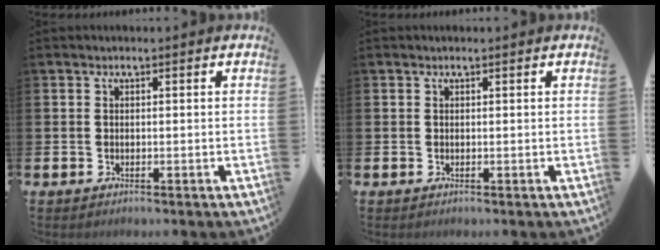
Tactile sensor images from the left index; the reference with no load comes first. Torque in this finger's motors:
{"motor_torque": [-0.17, 0.14, -0.02, -0.01]}